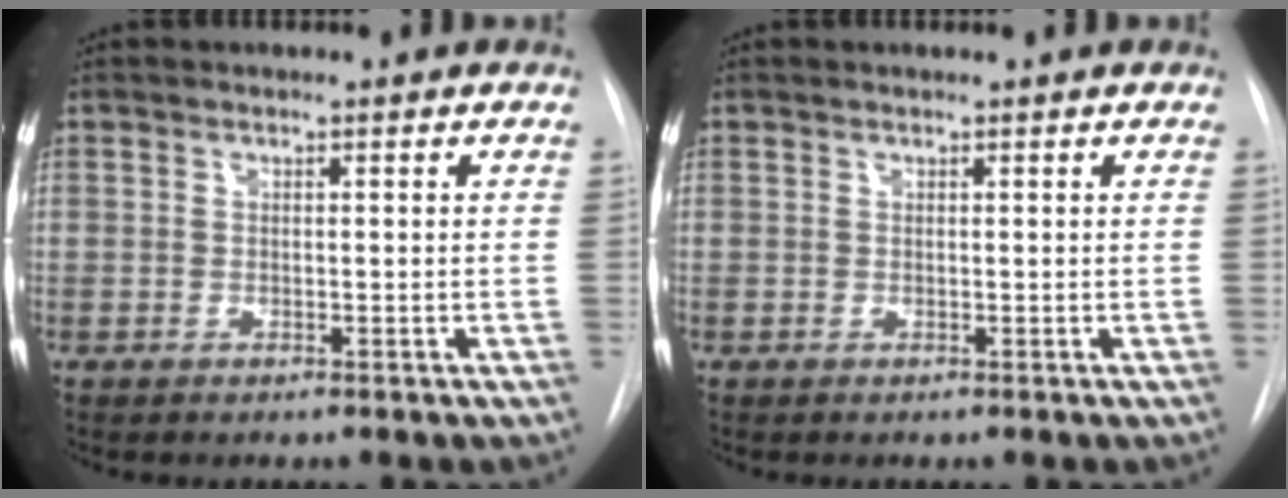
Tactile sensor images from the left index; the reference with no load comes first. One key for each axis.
{"total": 0.0}